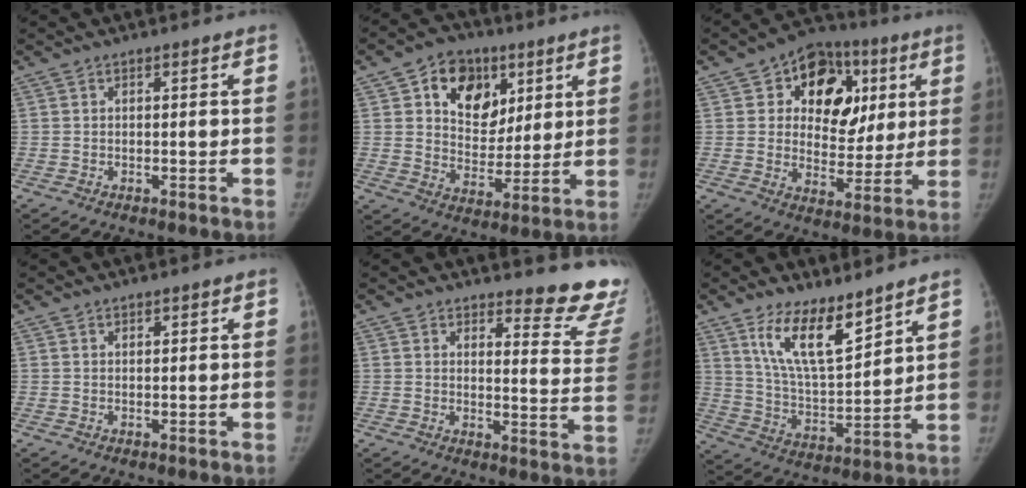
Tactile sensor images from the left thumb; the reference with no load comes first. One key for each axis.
{"total": 14.8, "fx": 6.3, "fy": 10.9, "fz": 7.8, "tx": -0.070, "ty": -0.025, "tz": 0.105}
{"total": 18.4, "fx": 5.9, "fy": 13.0, "fz": 11.6, "tx": -0.100, "ty": 0.000, "tz": 0.091}
{"total": 0.7, "fx": 0.6, "fy": 0.3, "fz": 0.2, "tx": 0.002, "ty": -0.004, "tz": 0.007}
{"total": 13.9, "fx": 12.9, "fy": 3.1, "fz": 4.2, "tx": -0.006, "ty": -0.139, "tz": 0.127}
{"total": 12.6, "fx": 8.6, "fy": 4.2, "fz": 8.3, "tx": -0.126, "ty": -0.067, "tz": 0.171}